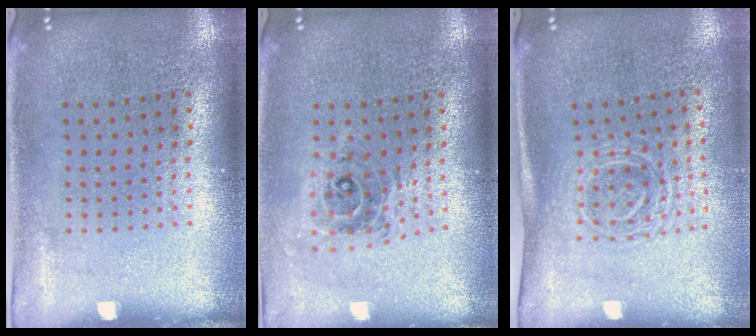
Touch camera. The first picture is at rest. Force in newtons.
{"total": 0.7, "press": 0.6, "slide": 0.1}
{"total": 1.6, "press": 1.3, "slide": 1.0}